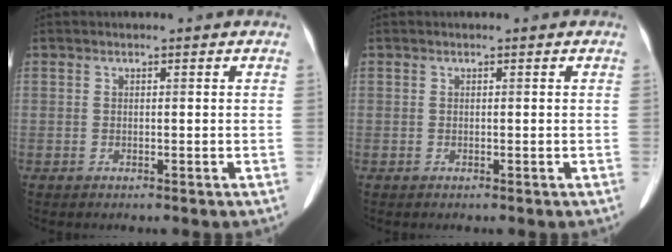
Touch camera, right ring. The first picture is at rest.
{"total": 0.0}